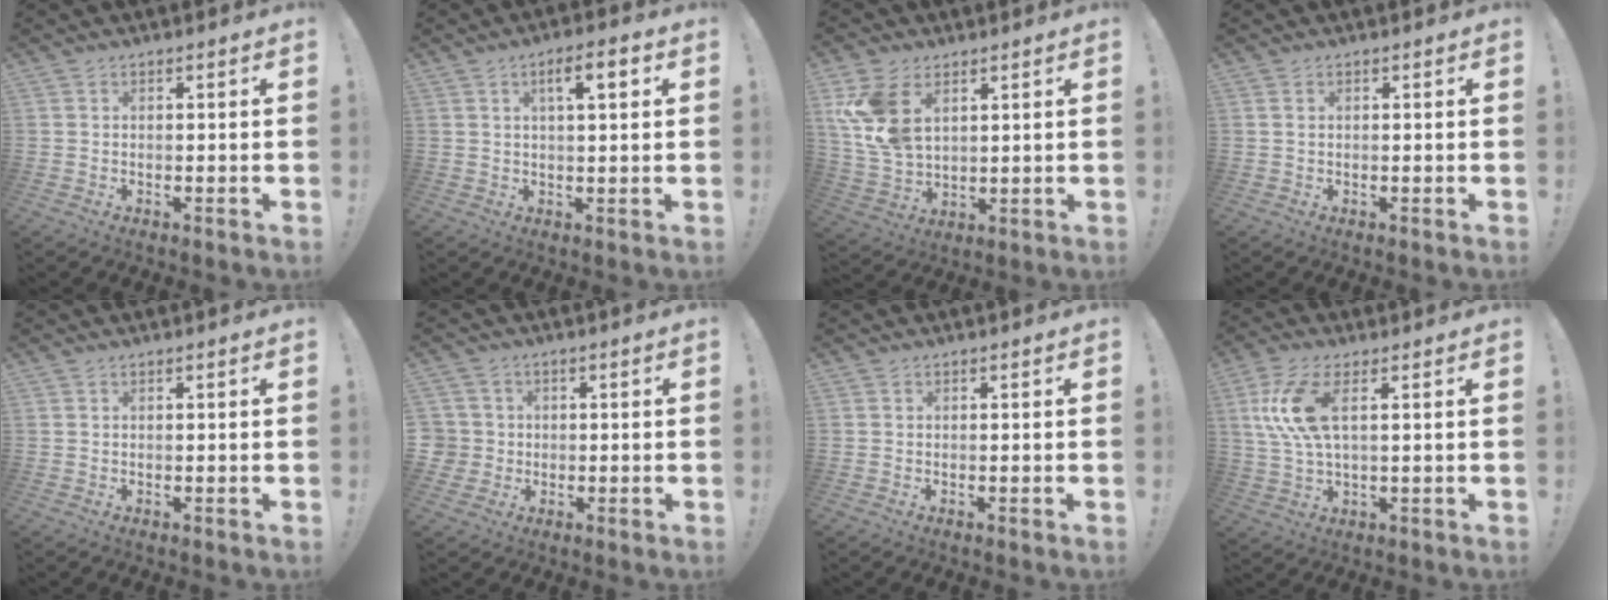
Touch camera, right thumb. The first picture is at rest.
{"total": 6.3, "force": [2.3, 1.6, 5.6], "torque": [-0.082, -0.004, 0.029]}
{"total": 13.1, "force": [5.3, 8.4, 8.6], "torque": [-0.171, -0.019, 0.103]}
{"total": 0.6, "force": [0.3, 0.4, 0.4], "torque": [-0.009, 0.003, 0.005]}
{"total": 0.0}
{"total": 4.8, "force": [0.3, 4.7, 0.8], "torque": [-0.020, 0.006, 0.007]}
{"total": 0.0}
{"total": 11.8, "force": [3.2, 4.9, 10.3], "torque": [-0.206, -0.007, 0.056]}